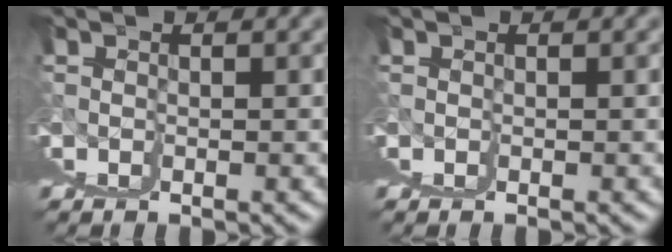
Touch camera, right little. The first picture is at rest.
{"total": 0.0}